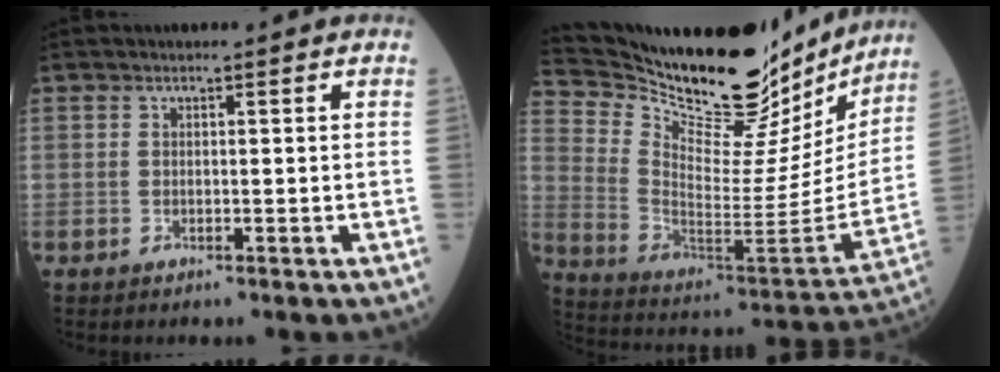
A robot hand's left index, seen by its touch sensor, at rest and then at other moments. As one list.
[{"total": 28.6, "force": [25.2, 7.7, 11.2], "torque": [-0.194, -0.061, 0.361]}]